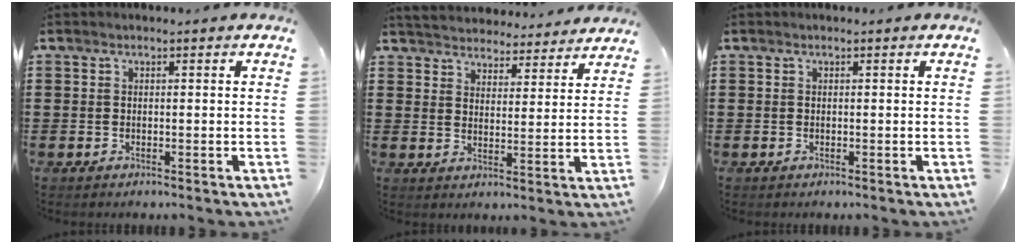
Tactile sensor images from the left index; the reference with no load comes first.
{"total": 4.3, "force": [4.2, 0.3, -0.4], "torque": [-0.015, -0.027, 0.072]}
{"total": 0.0}